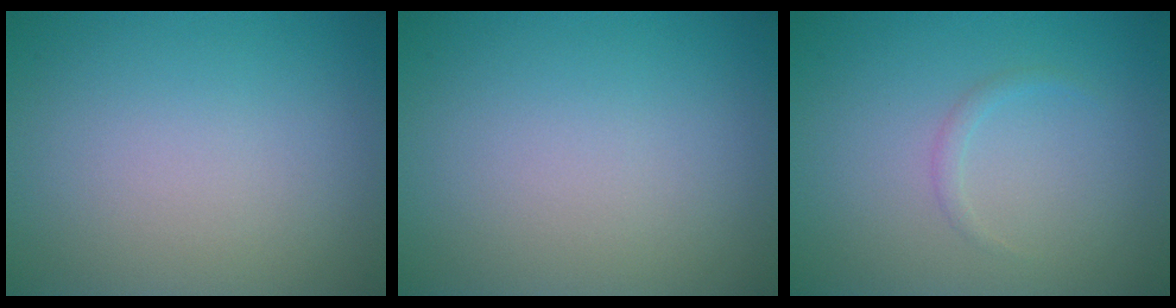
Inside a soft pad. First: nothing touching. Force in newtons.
{"total": 0.0}
{"total": 0.8, "press": 0.7, "slide": 0.1}